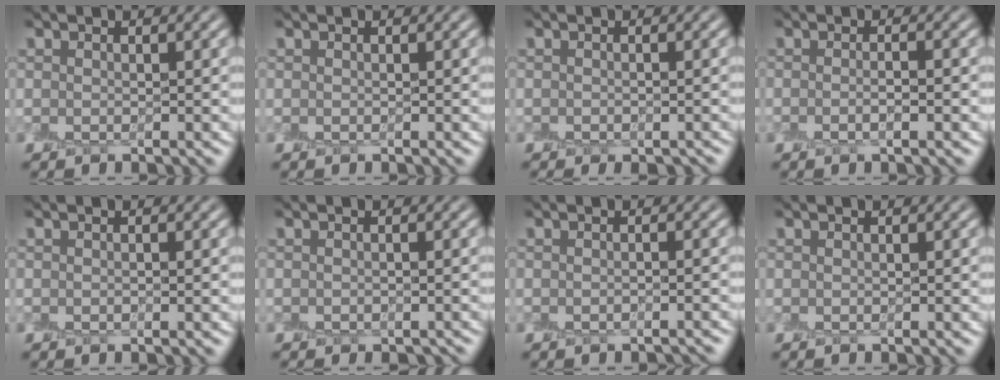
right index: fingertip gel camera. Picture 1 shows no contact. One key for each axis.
{"total": 0.0}
{"total": 0.7, "fx": -0.5, "fy": 0.2, "fz": 0.4, "tx": -0.005, "ty": -0.007, "tz": -0.008}
{"total": 1.1, "fx": -0.5, "fy": 0.0, "fz": 1.0, "tx": -0.018, "ty": -0.005, "tz": -0.011}
{"total": 0.0}
{"total": 0.6, "fx": -0.5, "fy": 0.1, "fz": 0.1, "tx": 0.001, "ty": -0.006, "tz": -0.008}
{"total": 1.0, "fx": -1.0, "fy": -0.1, "fz": 0.1, "tx": -0.002, "ty": -0.006, "tz": -0.018}
{"total": 0.0}